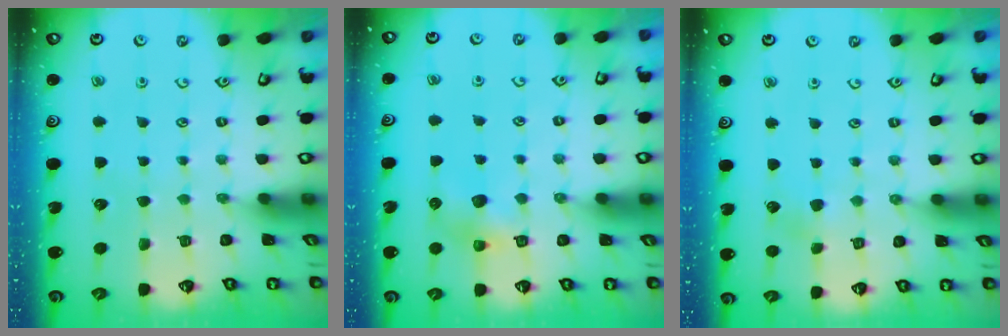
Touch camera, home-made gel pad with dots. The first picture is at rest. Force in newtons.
{"total": 6.2, "press": 6.2, "slide": 0.2}
{"total": 3.4, "press": 3.4, "slide": 0.3}